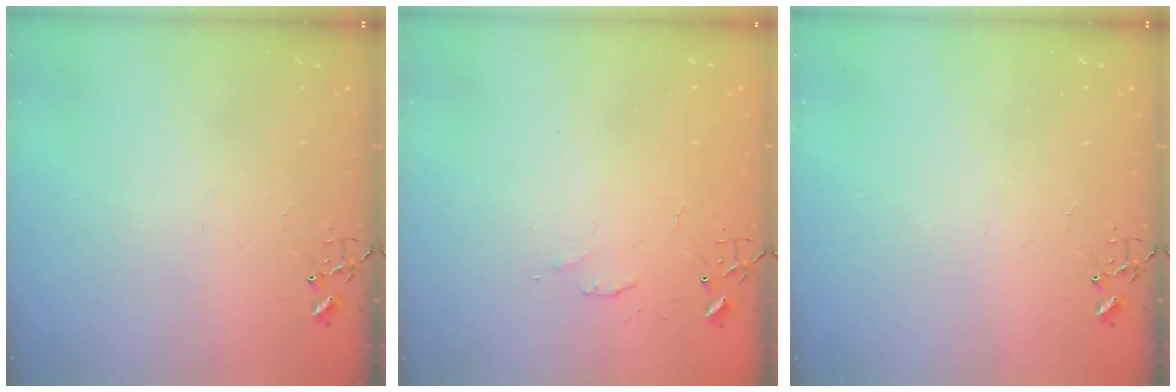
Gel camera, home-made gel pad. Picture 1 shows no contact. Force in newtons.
{"total": 4.1, "press": 4.1, "slide": 0.7}
{"total": 0.0}